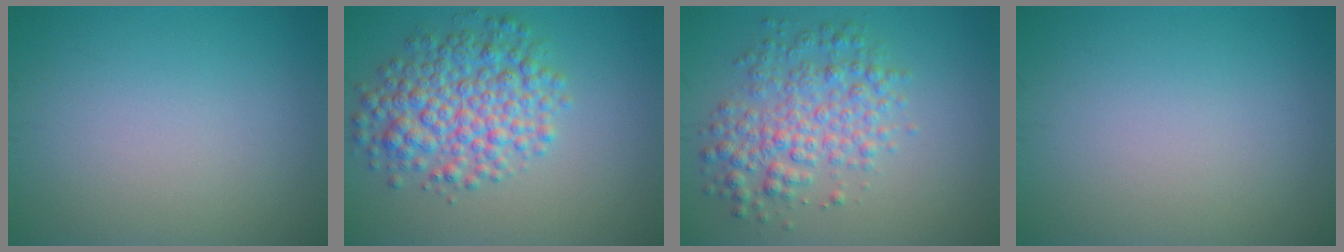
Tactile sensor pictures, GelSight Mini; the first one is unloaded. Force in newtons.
{"total": 6.2, "press": 6.2, "slide": 0.1}
{"total": 4.9, "press": 4.9, "slide": 0.1}
{"total": 0.0}